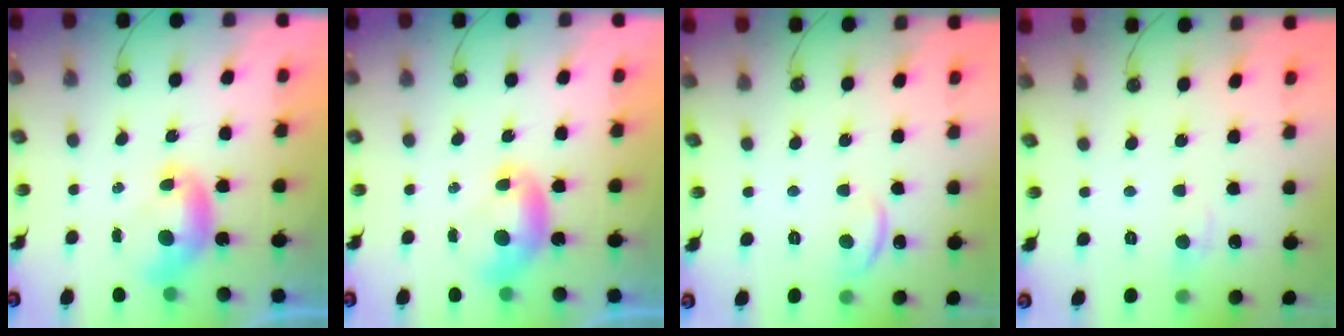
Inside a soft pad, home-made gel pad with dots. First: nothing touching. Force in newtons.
{"total": 0.0}
{"total": 2.1, "press": 2.0, "slide": 0.5}
{"total": 0.7, "press": 0.6, "slide": 0.4}